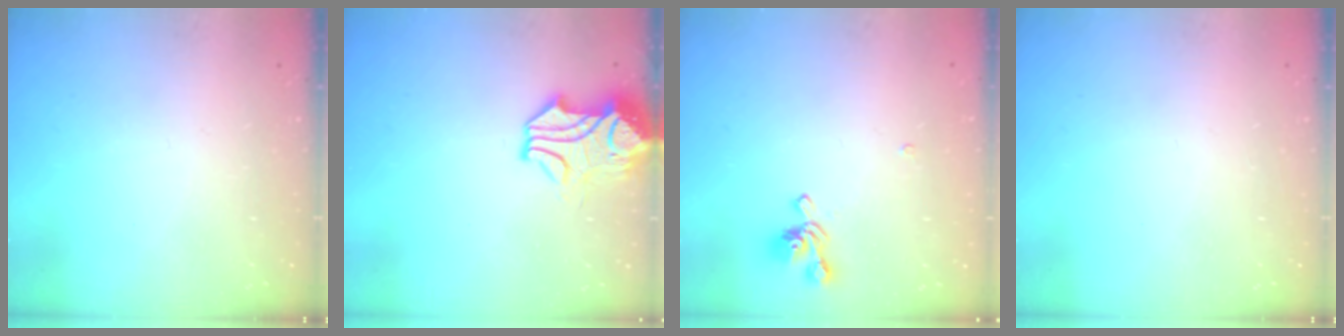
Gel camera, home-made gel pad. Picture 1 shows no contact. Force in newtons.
{"total": 6.3, "press": 6.2, "slide": 0.9}
{"total": 2.3, "press": 2.3, "slide": 0.1}
{"total": 0.0}